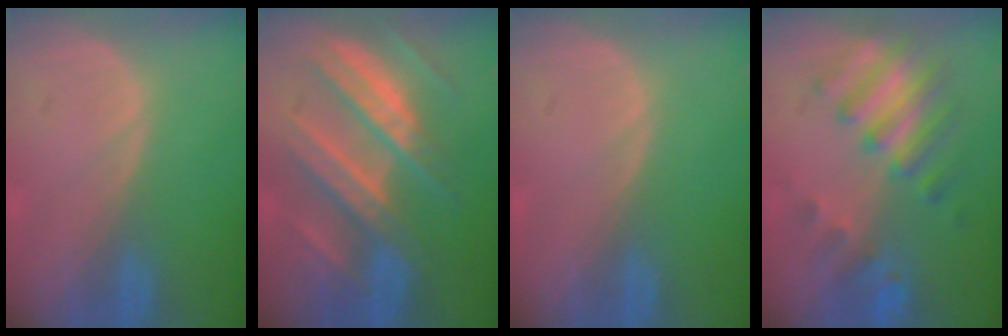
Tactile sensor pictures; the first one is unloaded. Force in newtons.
{"total": 10.2, "press": 10.2, "slide": 1.0}
{"total": 0.0}
{"total": 7.4, "press": 7.3, "slide": 1.1}